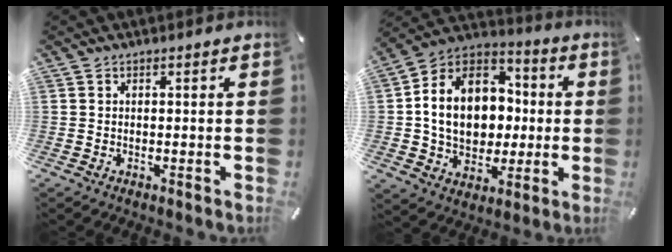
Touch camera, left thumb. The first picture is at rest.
{"total": 15.6, "force": [-1.0, 13.2, 8.2], "torque": [-0.174, 0.009, -0.013]}